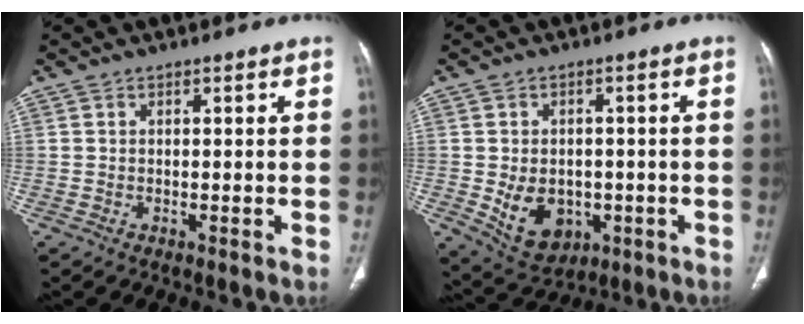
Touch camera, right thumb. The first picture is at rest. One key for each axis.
{"total": 9.3, "fx": -2.0, "fy": 7.0, "fz": 5.8, "tx": -0.071, "ty": 0.004, "tz": -0.010}